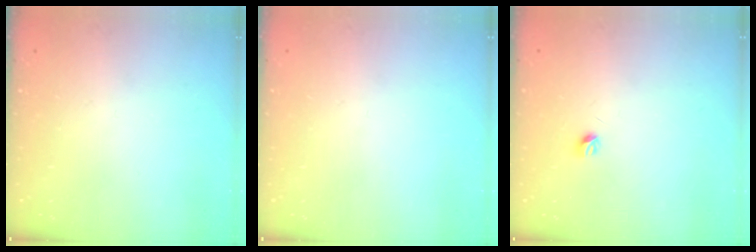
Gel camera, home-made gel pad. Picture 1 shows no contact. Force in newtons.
{"total": 0.0}
{"total": 3.3, "press": 3.2, "slide": 0.6}